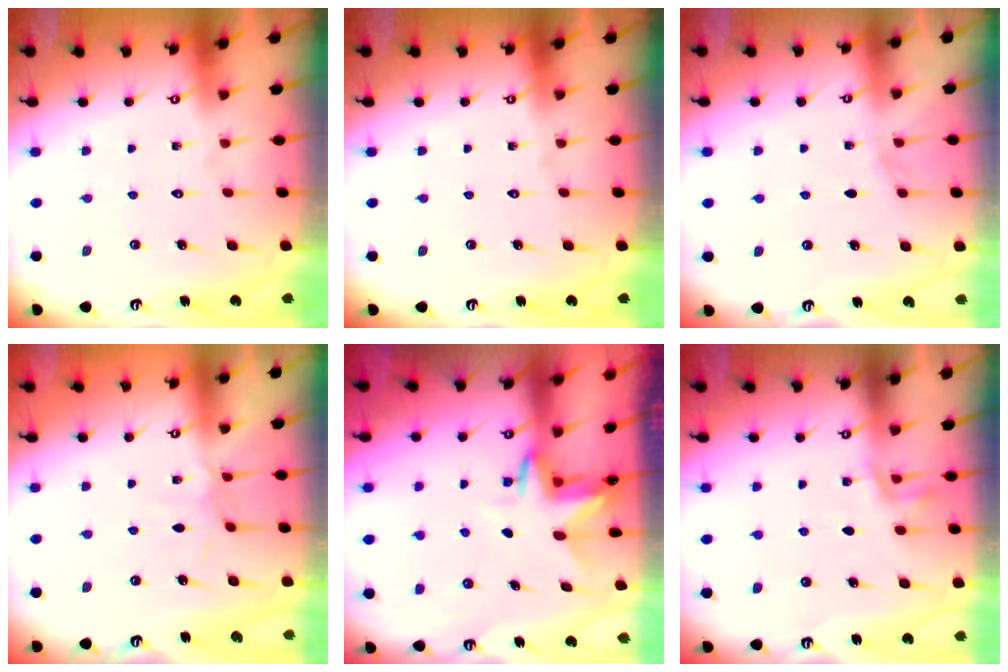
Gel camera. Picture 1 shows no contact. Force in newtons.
{"total": 0.0}
{"total": 3.7, "press": 3.7, "slide": 0.3}
{"total": 3.0, "press": 3.0, "slide": 0.5}
{"total": 3.4, "press": 3.4, "slide": 0.3}
{"total": 5.9, "press": 5.4, "slide": 2.4}